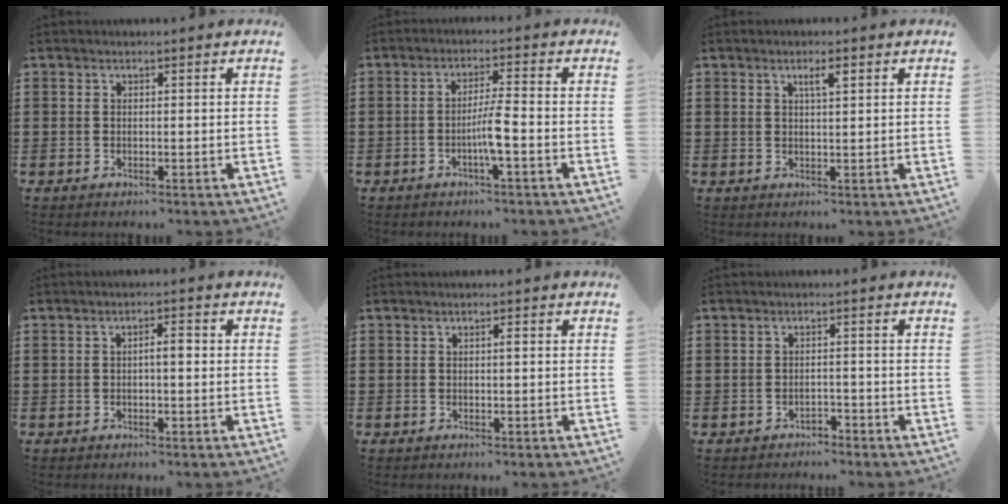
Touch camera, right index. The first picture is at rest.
{"total": 4.4, "force": [-1.6, 0.0, 4.1], "torque": [-0.079, -0.007, -0.035]}
{"total": 2.4, "force": [1.1, 0.5, 2.0], "torque": [-0.042, 0.005, 0.016]}
{"total": 2.1, "force": [-0.2, 0.5, 2.1], "torque": [-0.038, 0.003, -0.006]}
{"total": 0.6, "force": [0.0, 0.1, 0.6], "torque": [-0.010, -0.001, 0.001]}
{"total": 1.7, "force": [-1.6, 0.4, -0.1], "torque": [-0.005, 0.003, -0.038]}